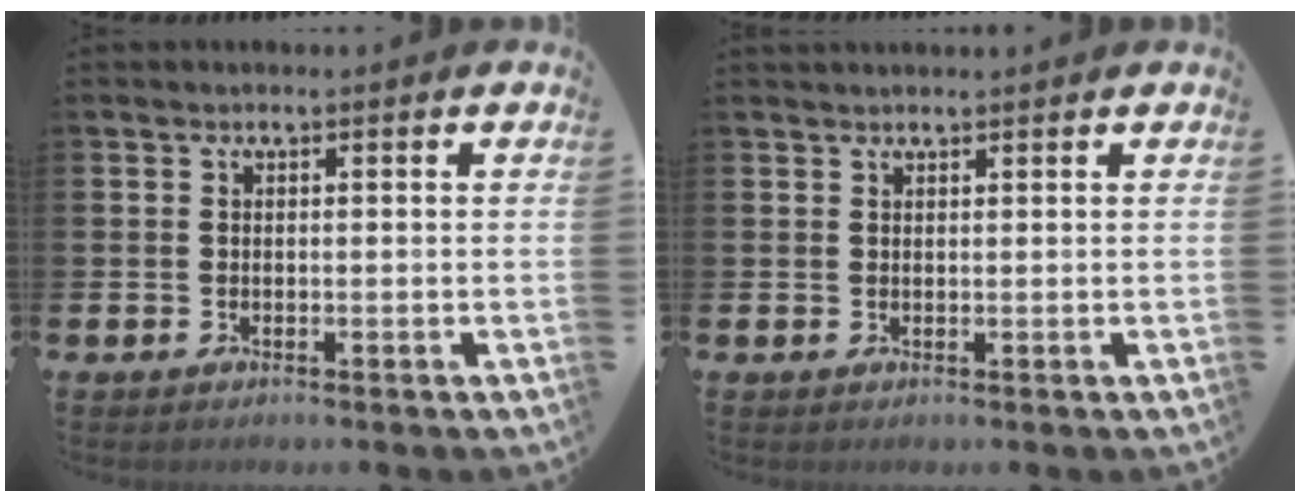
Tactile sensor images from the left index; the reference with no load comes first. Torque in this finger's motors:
{"motor_torque": [-0.56, -1.18, 0.02, 0.11]}